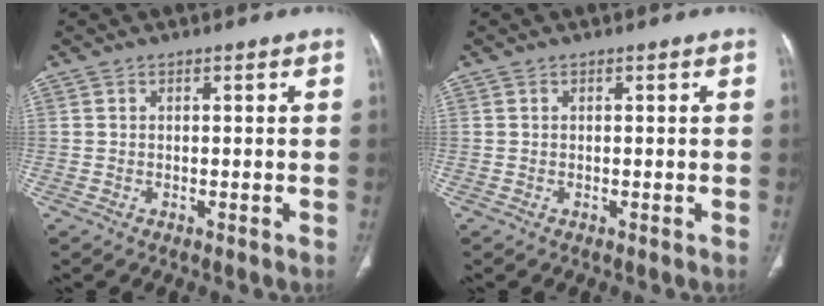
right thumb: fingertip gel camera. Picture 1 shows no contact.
{"total": 0.0}